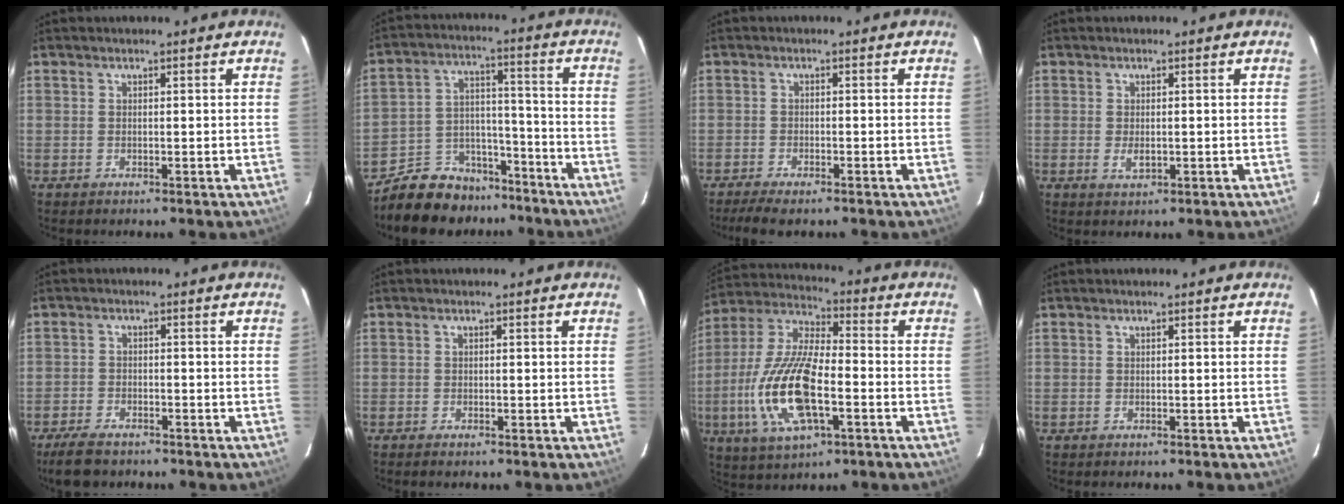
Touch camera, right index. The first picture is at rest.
{"total": 13.2, "force": [-10.7, 7.2, 2.9], "torque": [-0.074, 0.046, -0.158]}
{"total": 5.2, "force": [-4.2, 1.1, 2.9], "torque": [-0.072, -0.016, -0.073]}
{"total": 3.6, "force": [-0.9, 1.5, 3.1], "torque": [-0.060, -0.007, -0.013]}
{"total": 6.4, "force": [-5.2, 2.5, 2.7], "torque": [-0.079, -0.006, -0.093]}
{"total": 1.0, "force": [-0.9, 0.2, 0.5], "torque": [-0.012, -0.002, -0.018]}
{"total": 18.3, "force": [-5.4, 7.0, 16.0], "torque": [-0.343, -0.009, -0.103]}
{"total": 0.0}